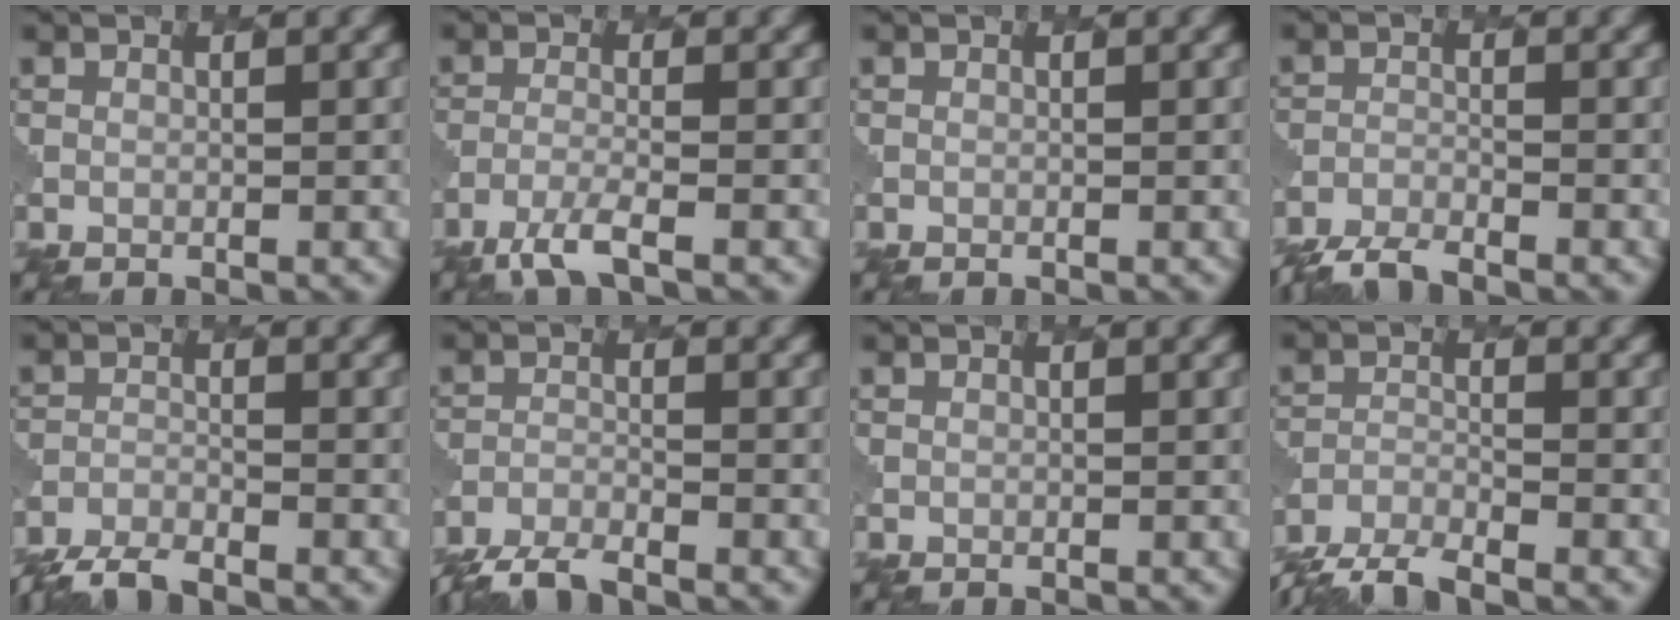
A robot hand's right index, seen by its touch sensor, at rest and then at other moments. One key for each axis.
{"total": 3.1, "fx": -2.3, "fy": 0.4, "fz": 2.0, "tx": -0.043, "ty": -0.001, "tz": -0.058}
{"total": 0.0}
{"total": 4.1, "fx": -3.9, "fy": 0.5, "fz": 1.0, "tx": -0.027, "ty": -0.012, "tz": -0.077}
{"total": 4.5, "fx": -4.3, "fy": 0.6, "fz": 1.1, "tx": -0.028, "ty": -0.016, "tz": -0.082}
{"total": 4.8, "fx": -4.5, "fy": 0.7, "fz": 1.3, "tx": -0.032, "ty": -0.017, "tz": -0.085}
{"total": 0.0}
{"total": 6.3, "fx": -5.9, "fy": 1.1, "fz": 2.0, "tx": -0.042, "ty": -0.017, "tz": -0.105}